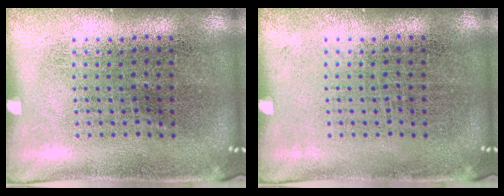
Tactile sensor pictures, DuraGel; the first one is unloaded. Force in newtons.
{"total": 0.0}